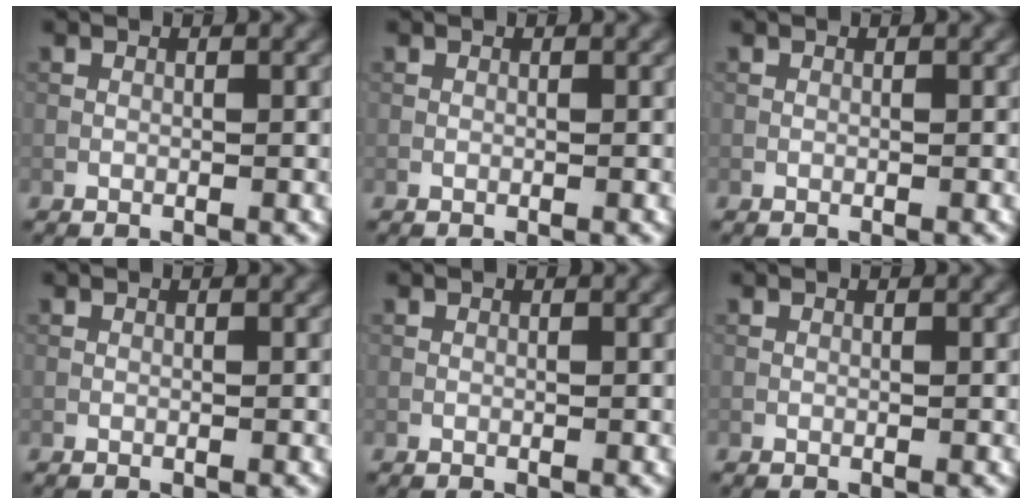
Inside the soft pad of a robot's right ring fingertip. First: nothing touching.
{"total": 0.0}
{"total": 0.0}
{"total": 0.0}
{"total": 0.0}
{"total": 0.0}